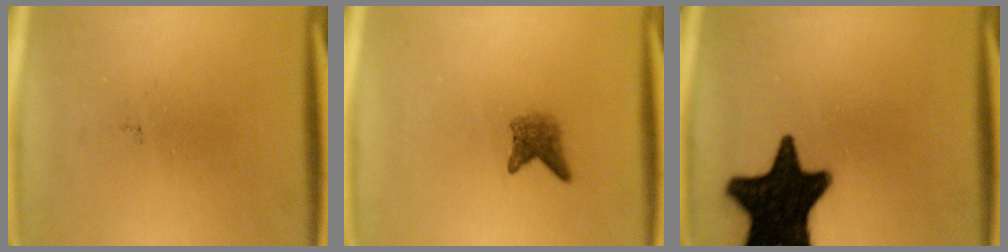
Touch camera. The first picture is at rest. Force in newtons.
{"total": 2.4}
{"total": 19.1}